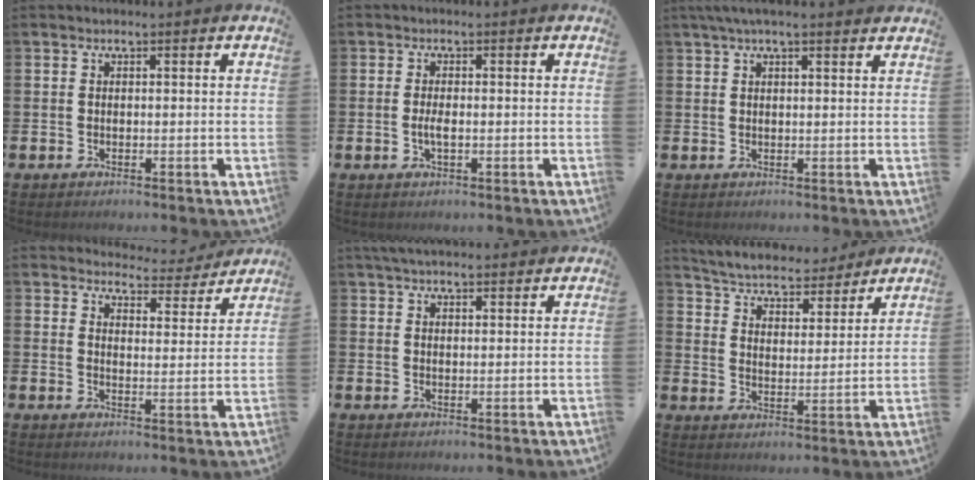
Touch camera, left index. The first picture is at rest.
{"total": 1.9, "force": [-0.3, 0.7, 1.7], "torque": [-0.032, 0.001, -0.005]}
{"total": 3.0, "force": [2.3, 0.4, 1.7], "torque": [-0.038, 0.002, 0.043]}
{"total": 4.7, "force": [4.5, 1.2, 0.3], "torque": [-0.014, -0.038, 0.077]}
{"total": 3.6, "force": [3.5, 0.6, 1.0], "torque": [-0.025, -0.008, 0.064]}
{"total": 5.4, "force": [5.3, 1.0, 0.4], "torque": [-0.040, -0.042, 0.091]}